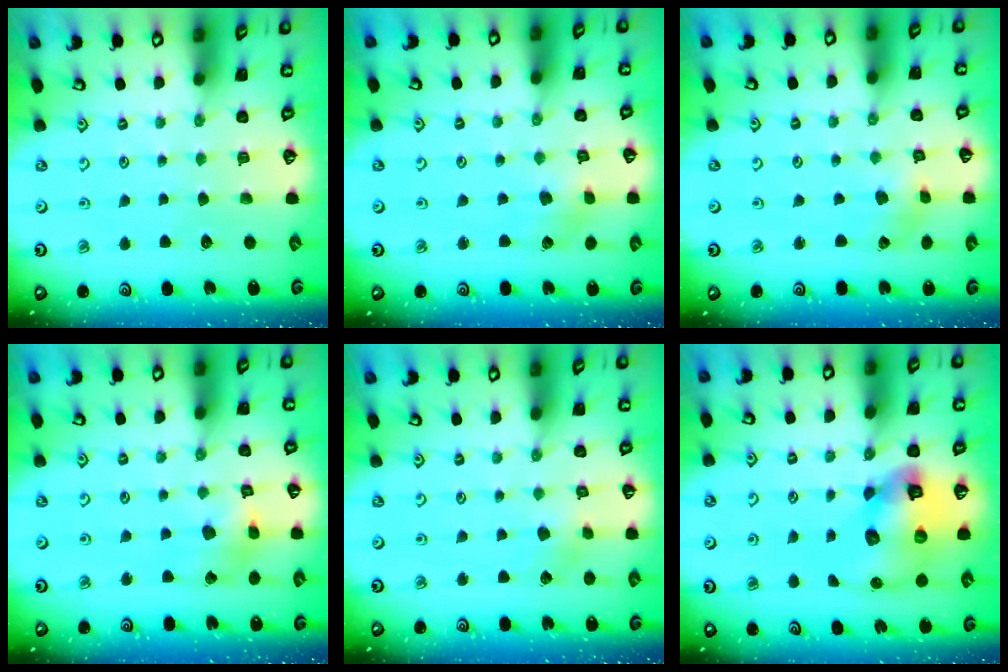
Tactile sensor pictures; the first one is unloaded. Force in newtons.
{"total": 2.9, "press": 2.9, "slide": 0.5}
{"total": 0.8, "press": 0.8, "slide": 0.2}
{"total": 6.8, "press": 6.8, "slide": 0.7}
{"total": 3.3, "press": 3.2, "slide": 0.3}
{"total": 13.2, "press": 13.1, "slide": 1.8}